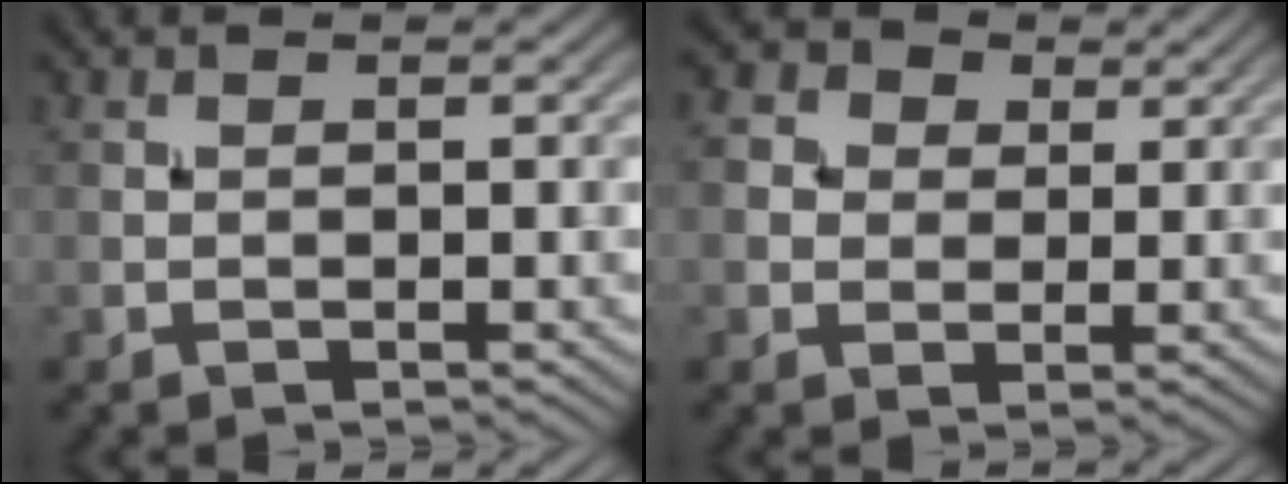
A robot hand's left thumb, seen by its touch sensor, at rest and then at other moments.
{"total": 4.8, "force": [1.7, 3.9, 2.1], "torque": [-0.071, 0.003, 0.020]}